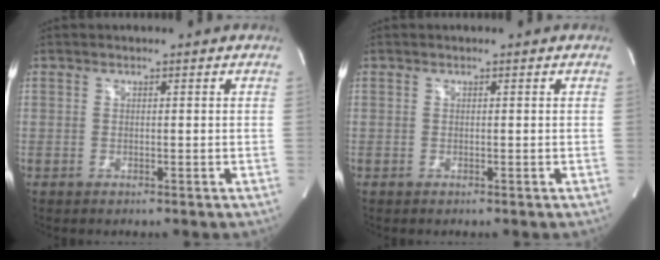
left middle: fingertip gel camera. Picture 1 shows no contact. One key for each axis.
{"total": 0.0}